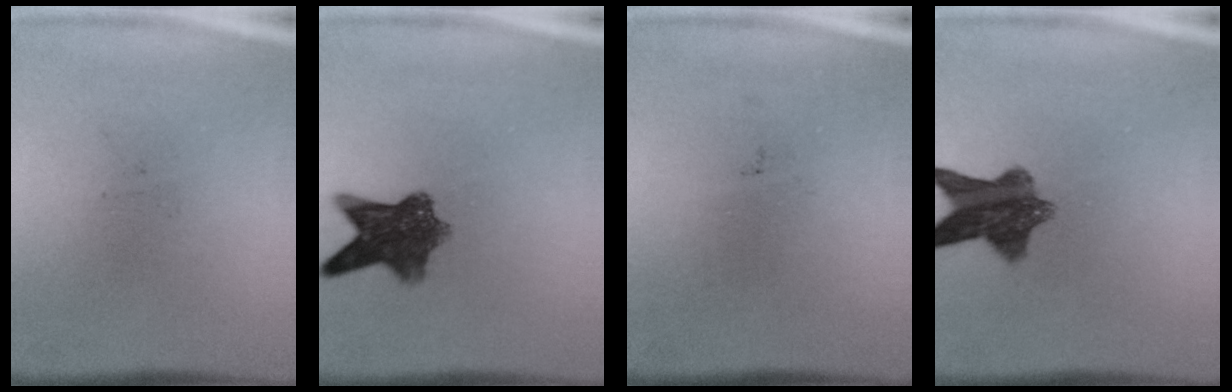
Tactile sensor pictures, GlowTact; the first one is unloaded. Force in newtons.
{"total": 8.1}
{"total": 0.0}
{"total": 8.6}